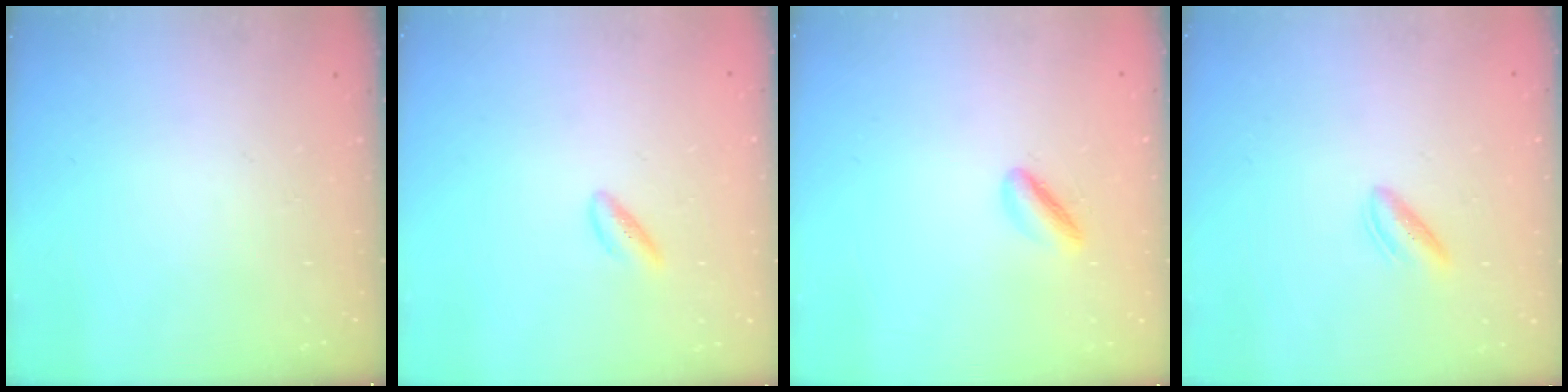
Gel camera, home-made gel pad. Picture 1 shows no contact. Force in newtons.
{"total": 2.7, "press": 2.4, "slide": 1.2}
{"total": 3.5, "press": 3.5, "slide": 0.6}
{"total": 3.7, "press": 3.5, "slide": 1.1}